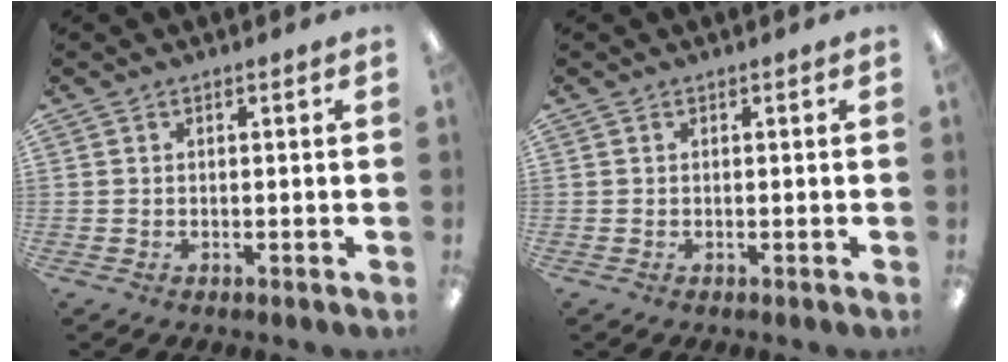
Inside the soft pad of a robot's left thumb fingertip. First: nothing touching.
{"total": 0.0}